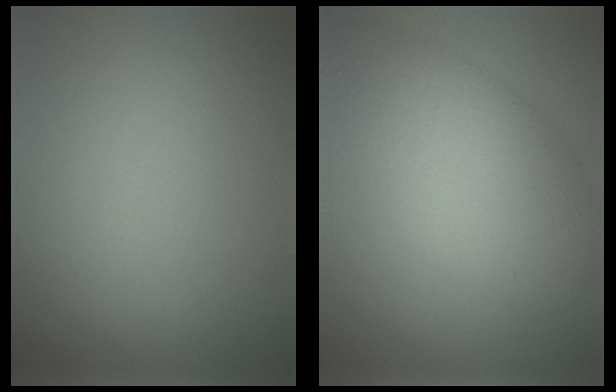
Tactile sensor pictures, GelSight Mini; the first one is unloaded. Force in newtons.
{"total": 8.7, "press": 8.7, "slide": 0.3}